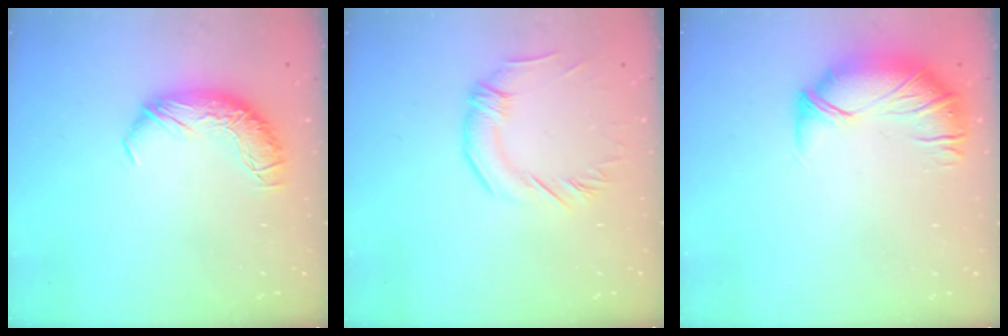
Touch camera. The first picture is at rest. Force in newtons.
{"total": 1.8, "press": 1.5, "slide": 1.0}
{"total": 3.9, "press": 3.3, "slide": 2.0}